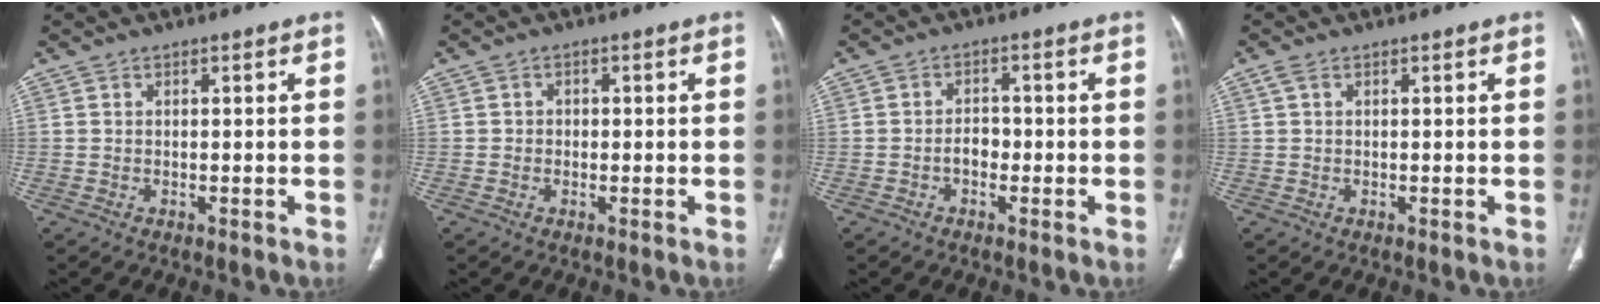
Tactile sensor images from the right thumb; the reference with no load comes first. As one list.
[{"total": 1.2, "force": [-0.1, 1.1, 0.4], "torque": [0.004, 0.005, -0.005]}, {"total": 2.7, "force": [-0.9, 1.9, 1.7], "torque": [-0.015, 0.015, -0.021]}, {"total": 1.2, "force": [0.5, 0.6, 1.0], "torque": [-0.030, 0.012, 0.013]}]